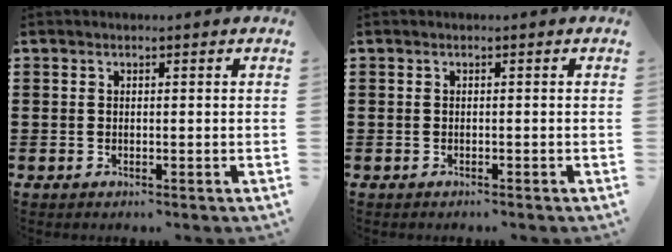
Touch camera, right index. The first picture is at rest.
{"total": 0.0}